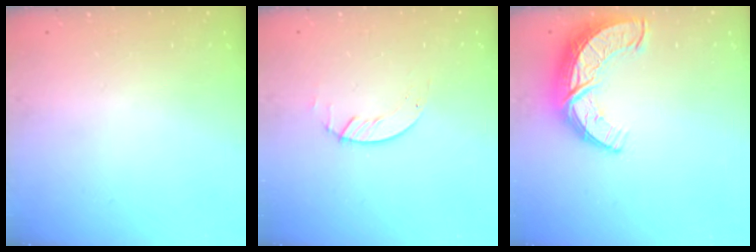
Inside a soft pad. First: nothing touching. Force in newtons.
{"total": 1.3, "press": 1.2, "slide": 0.1}
{"total": 11.9, "press": 11.9, "slide": 0.8}